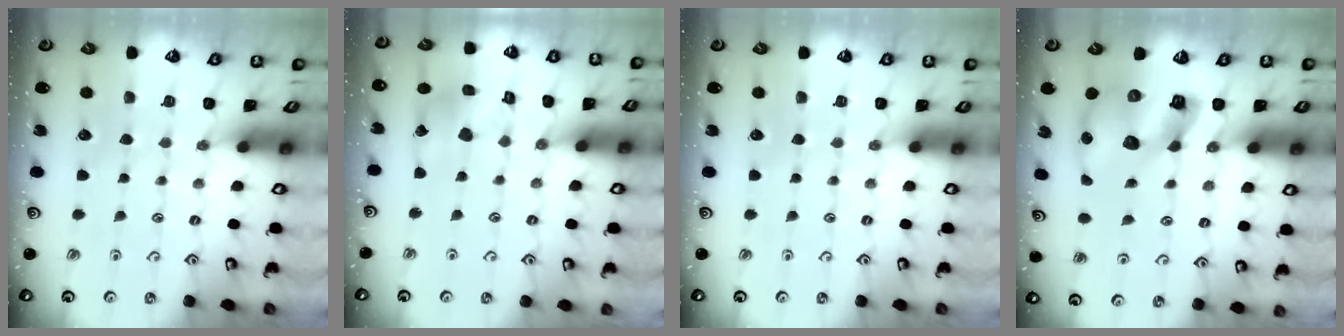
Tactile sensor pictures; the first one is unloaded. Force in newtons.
{"total": 9.7, "press": 9.7, "slide": 1.1}
{"total": 0.0}
{"total": 13.1, "press": 12.9, "slide": 2.0}